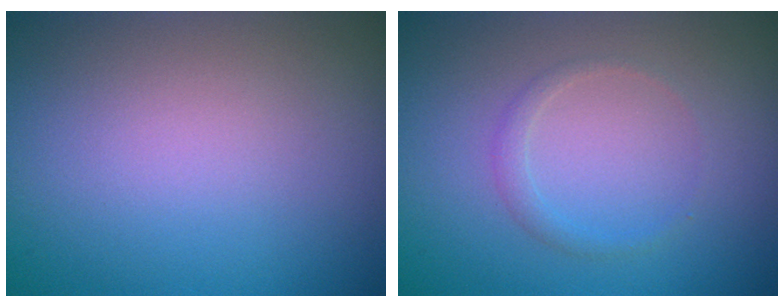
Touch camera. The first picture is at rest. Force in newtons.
{"total": 1.1, "press": 1.1, "slide": 0.0}